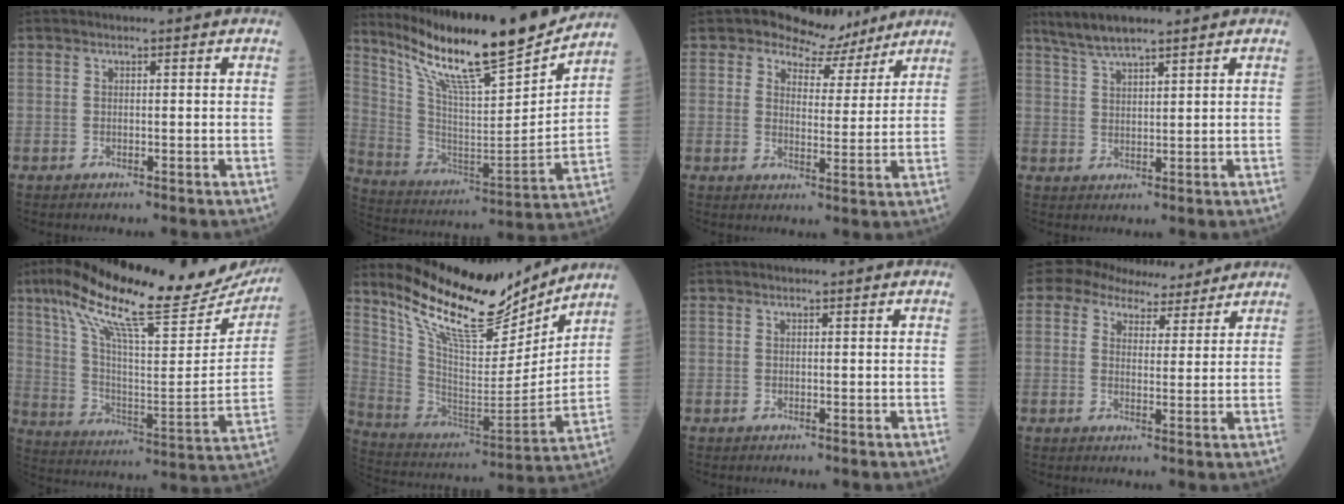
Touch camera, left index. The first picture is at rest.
{"total": 21.9, "force": [18.6, 0.9, 11.5], "torque": [-0.202, -0.030, 0.312]}
{"total": 6.8, "force": [5.5, 3.8, 1.2], "torque": [-0.011, 0.003, 0.074]}
{"total": 5.5, "force": [4.6, 0.4, 3.0], "torque": [-0.067, 0.017, 0.092]}
{"total": 26.9, "force": [22.3, 3.6, 14.6], "torque": [-0.252, -0.028, 0.323]}
{"total": 18.4, "force": [15.9, 3.8, 8.5], "torque": [-0.157, -0.031, 0.279]}
{"total": 0.0}
{"total": 7.0, "force": [5.8, 3.6, 1.4], "torque": [-0.023, 0.018, 0.082]}